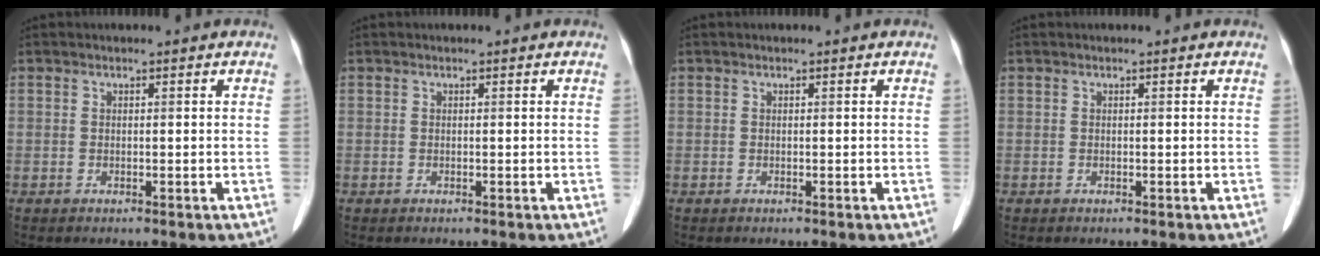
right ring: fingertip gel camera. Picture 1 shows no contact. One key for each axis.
{"total": 0.0}
{"total": 0.0}
{"total": 0.0}